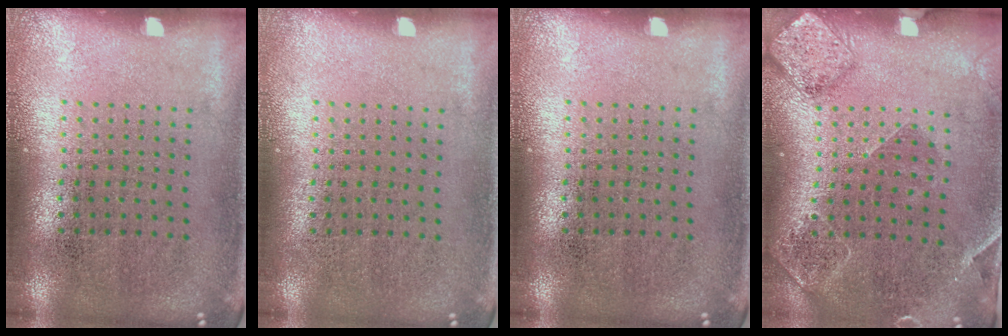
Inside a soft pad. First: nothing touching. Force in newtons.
{"total": 0.0}
{"total": 0.0}
{"total": 1.6, "press": 1.5, "slide": 0.3}